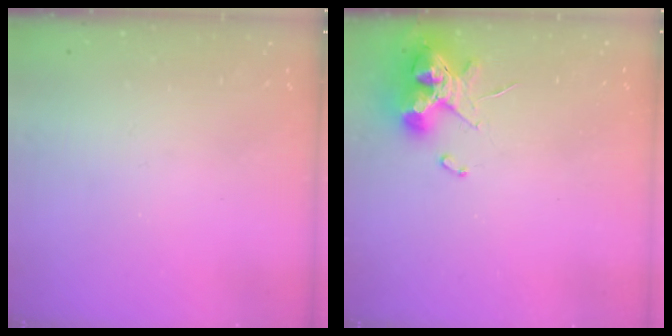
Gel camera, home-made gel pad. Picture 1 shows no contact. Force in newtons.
{"total": 9.9, "press": 9.8, "slide": 1.1}